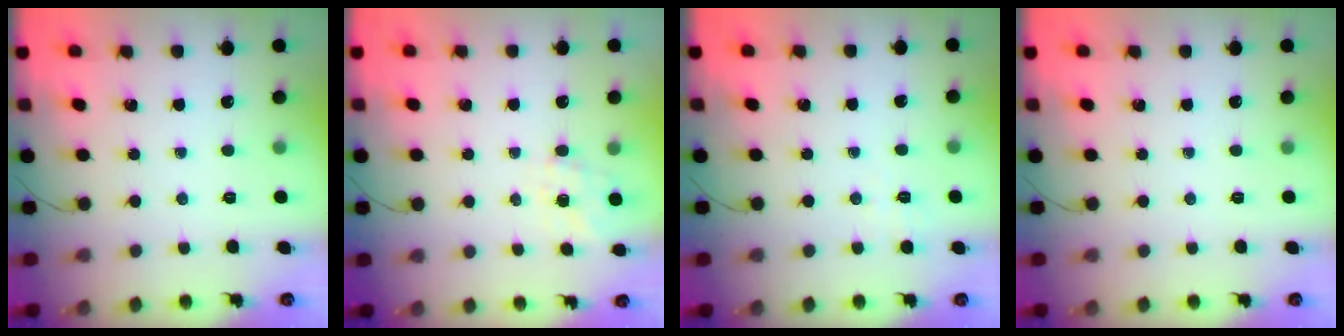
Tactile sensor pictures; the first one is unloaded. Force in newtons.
{"total": 2.2, "press": 1.9, "slide": 1.2}
{"total": 1.4, "press": 0.5, "slide": 1.3}
{"total": 0.0}